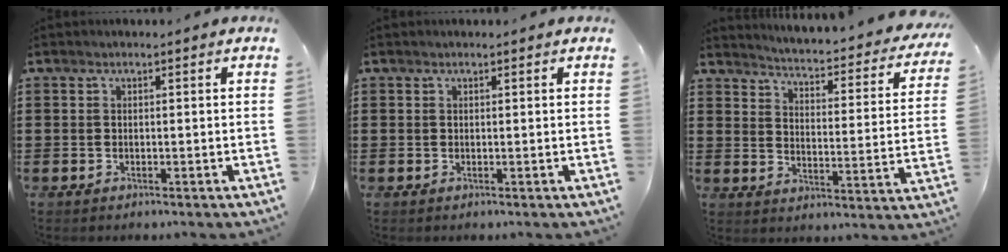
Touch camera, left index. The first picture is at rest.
{"total": 0.0}
{"total": 3.0, "force": [2.9, -0.3, 1.0], "torque": [-0.031, -0.038, 0.036]}